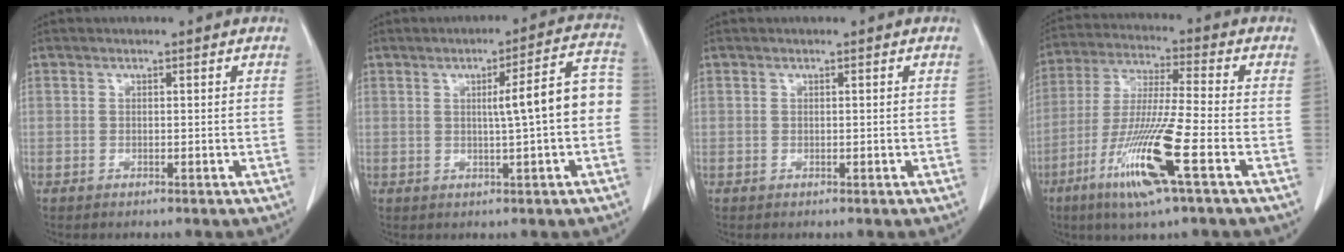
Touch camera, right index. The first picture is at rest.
{"total": 8.3, "force": [-0.2, 0.3, 8.3], "torque": [-0.107, 0.026, -0.006]}
{"total": 0.0}
{"total": 14.2, "force": [-6.2, -0.2, 12.8], "torque": [-0.263, -0.026, -0.118]}